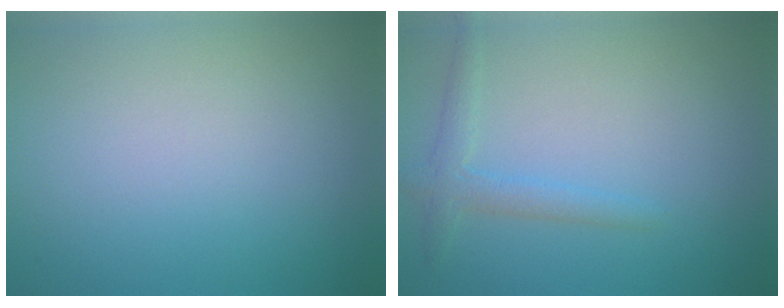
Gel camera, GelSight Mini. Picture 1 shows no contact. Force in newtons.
{"total": 2.0, "press": 2.0, "slide": 0.1}